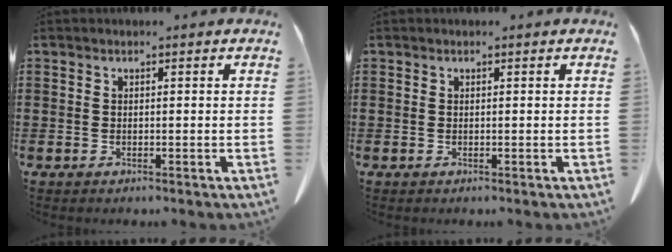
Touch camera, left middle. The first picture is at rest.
{"total": 0.0}